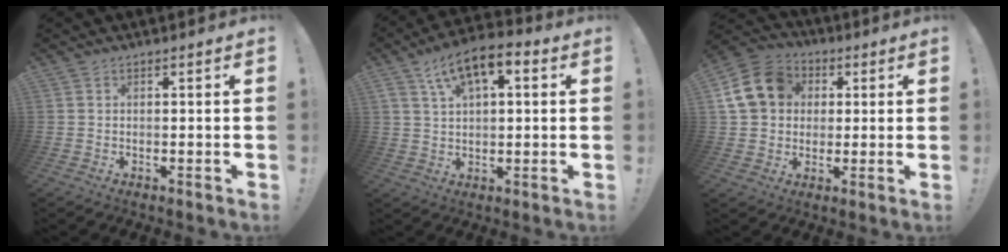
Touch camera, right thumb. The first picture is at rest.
{"total": 10.4, "force": [4.6, 5.0, 7.9], "torque": [-0.129, -0.009, 0.086]}
{"total": 15.4, "force": [3.7, 13.0, 7.4], "torque": [-0.113, 0.000, 0.076]}